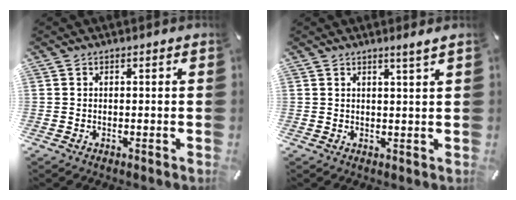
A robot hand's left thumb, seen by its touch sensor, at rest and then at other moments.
{"total": 2.5, "force": [1.8, -0.4, 1.6], "torque": [-0.032, -0.008, 0.031]}